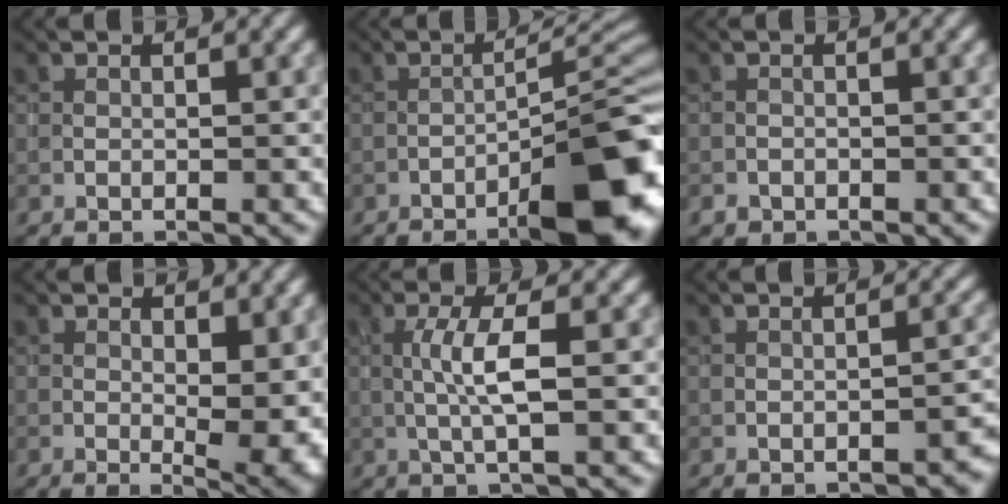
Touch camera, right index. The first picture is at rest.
{"total": 11.3, "force": [-6.5, 2.7, 8.8], "torque": [-0.120, 0.010, -0.096]}
{"total": 1.2, "force": [-0.9, 0.8, -0.1], "torque": [0.000, 0.005, -0.013]}
{"total": 5.8, "force": [-0.1, 2.6, 5.2], "torque": [-0.074, -0.016, 0.008]}
{"total": 3.0, "force": [0.1, 0.2, 3.0], "torque": [-0.063, 0.005, 0.001]}
{"total": 2.3, "force": [-1.8, 0.9, 1.2], "torque": [-0.012, 0.006, -0.018]}